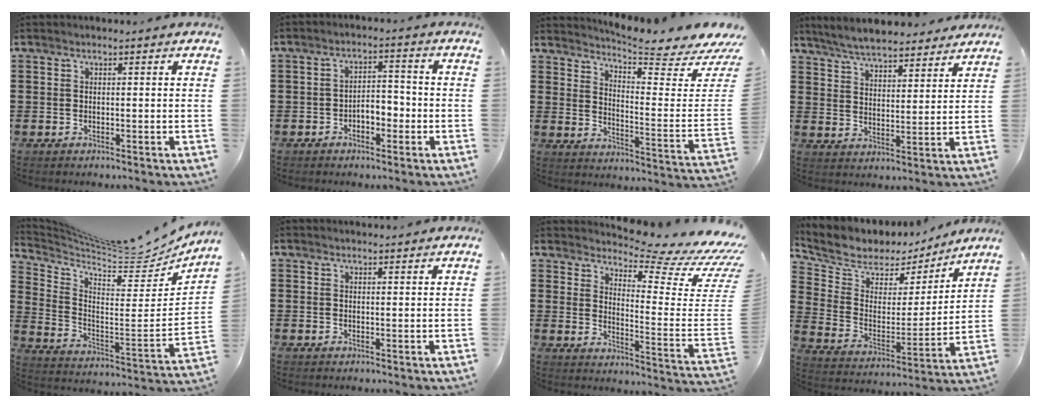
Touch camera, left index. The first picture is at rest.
{"total": 3.3, "force": [-1.7, 1.8, 2.3], "torque": [-0.044, 0.006, -0.036]}
{"total": 5.9, "force": [5.4, -0.4, 2.3], "torque": [-0.057, -0.062, 0.087]}
{"total": 5.9, "force": [5.8, 0.7, 1.3], "torque": [-0.048, -0.021, 0.105]}
{"total": 6.8, "force": [6.4, 0.7, 2.2], "torque": [-0.069, -0.058, 0.104]}
{"total": 0.7, "force": [0.7, 0.0, 0.1], "torque": [-0.003, 0.000, 0.015]}
{"total": 5.8, "force": [5.2, 0.1, 2.7], "torque": [-0.057, -0.062, 0.080]}
{"total": 6.3, "force": [5.3, 3.2, 0.5], "torque": [-0.054, -0.037, 0.090]}